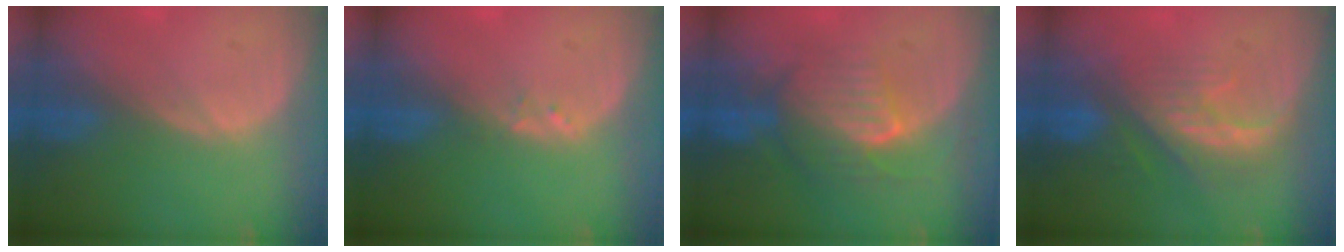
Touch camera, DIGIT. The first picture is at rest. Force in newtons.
{"total": 1.0, "press": 1.0, "slide": 0.2}
{"total": 7.7, "press": 7.7, "slide": 0.1}
{"total": 8.1, "press": 7.3, "slide": 3.3}